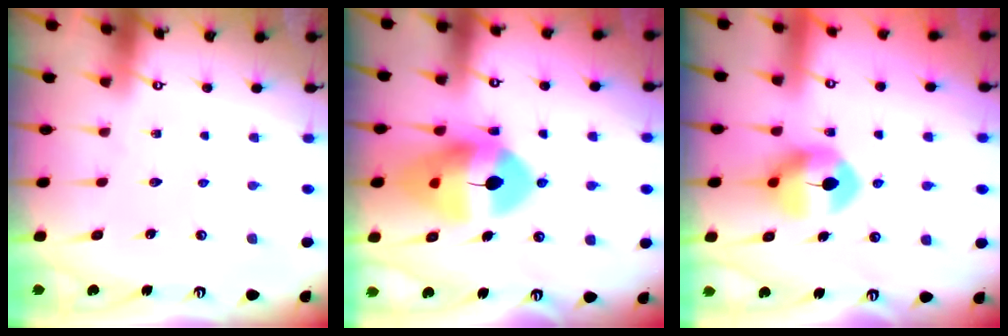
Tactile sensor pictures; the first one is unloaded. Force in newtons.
{"total": 15.6, "press": 15.4, "slide": 2.6}
{"total": 8.9, "press": 8.9, "slide": 0.4}